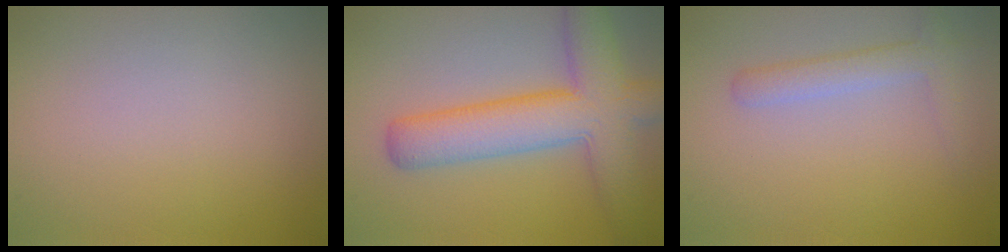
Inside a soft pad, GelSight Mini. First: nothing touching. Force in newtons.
{"total": 7.9, "press": 7.9, "slide": 0.3}
{"total": 2.2, "press": 2.2, "slide": 0.2}